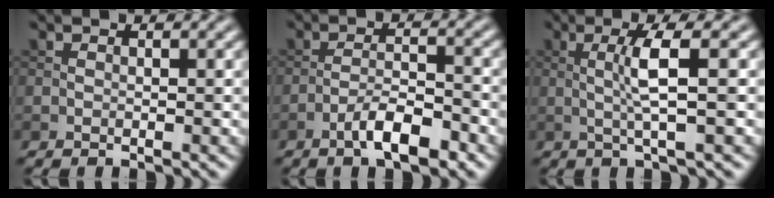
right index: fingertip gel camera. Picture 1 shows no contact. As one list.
[{"total": 4.4, "force": [-2.7, 1.1, 3.3], "torque": [-0.060, 0.009, -0.050]}, {"total": 3.8, "force": [0.3, 0.3, 3.7], "torque": [-0.072, 0.004, 0.005]}]